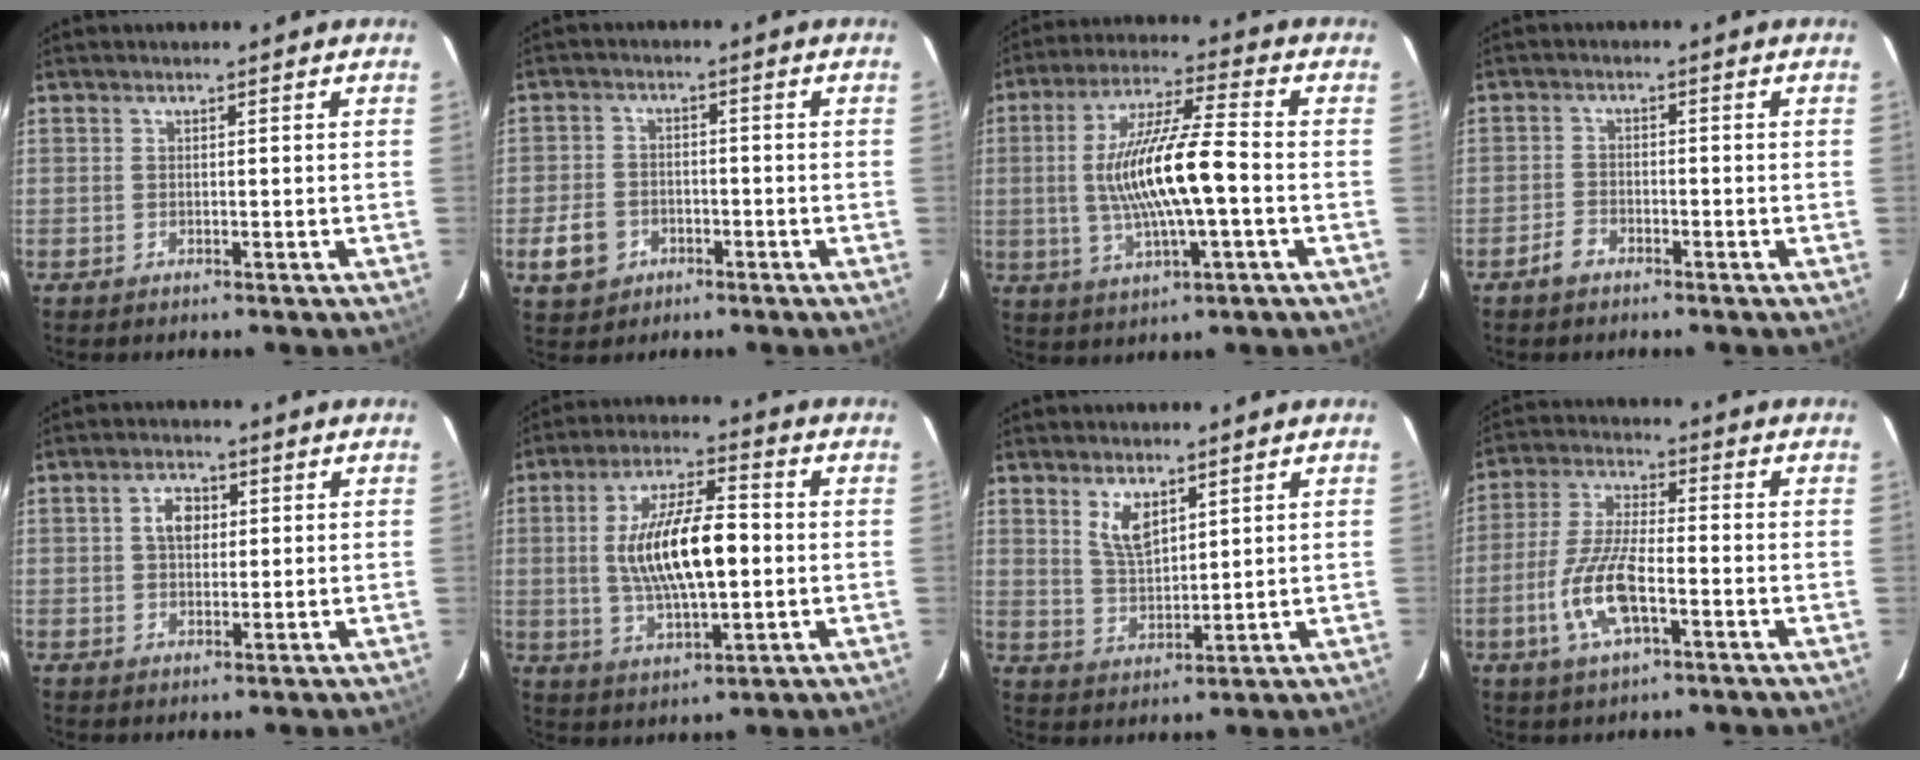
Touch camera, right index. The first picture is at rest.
{"total": 7.0, "force": [-3.1, 5.6, 2.8], "torque": [-0.081, 0.012, -0.049]}
{"total": 14.8, "force": [-1.6, 2.4, 14.5], "torque": [-0.276, 0.003, -0.027]}
{"total": 3.0, "force": [-2.4, 1.5, 1.1], "torque": [-0.033, 0.005, -0.044]}
{"total": 4.1, "force": [0.9, 2.9, 2.7], "torque": [-0.044, 0.012, 0.016]}
{"total": 14.9, "force": [0.0, 5.4, 13.9], "torque": [-0.257, 0.004, 0.006]}
{"total": 6.3, "force": [3.4, 2.9, 4.4], "torque": [-0.078, -0.003, 0.071]}
{"total": 11.3, "force": [-4.2, 3.6, 9.9], "torque": [-0.211, -0.004, -0.080]}